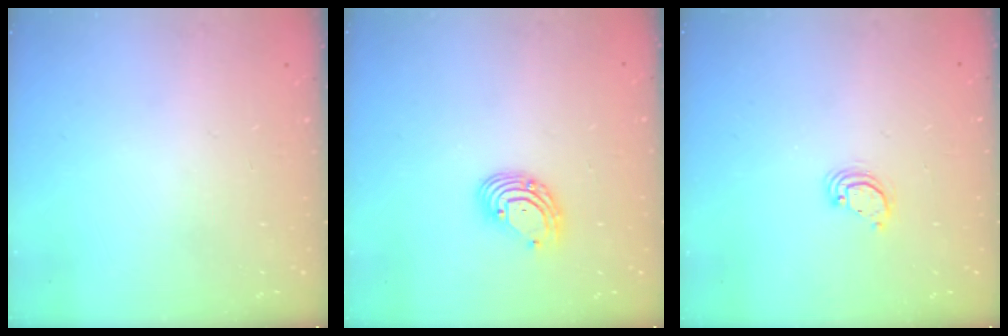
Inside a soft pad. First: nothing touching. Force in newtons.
{"total": 6.5, "press": 6.4, "slide": 0.8}
{"total": 3.2, "press": 3.2, "slide": 0.2}